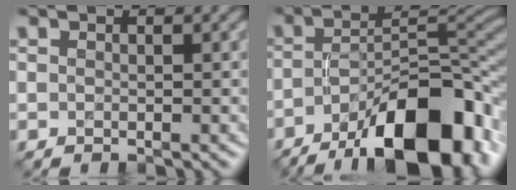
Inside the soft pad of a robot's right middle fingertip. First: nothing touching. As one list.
[{"total": 13.8, "force": [-8.0, 4.8, 10.1], "torque": [-0.152, -0.002, -0.133]}]